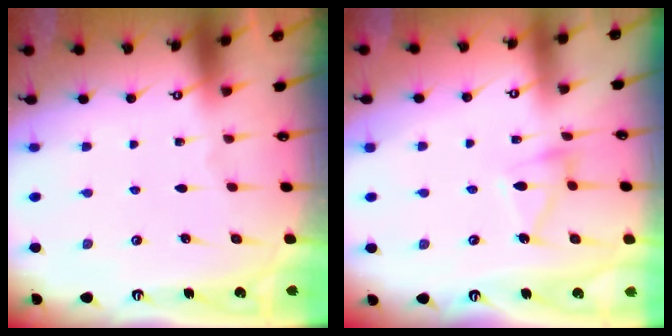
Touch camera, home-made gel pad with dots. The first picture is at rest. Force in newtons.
{"total": 8.5, "press": 8.4, "slide": 0.6}